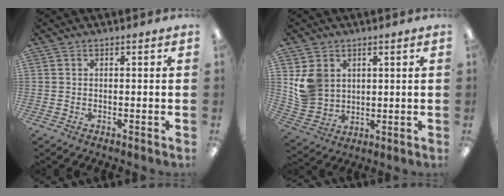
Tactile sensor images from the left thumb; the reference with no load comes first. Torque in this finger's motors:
{"motor_torque": [1.12, 1.07, 0.81, -0.94, 0.10]}